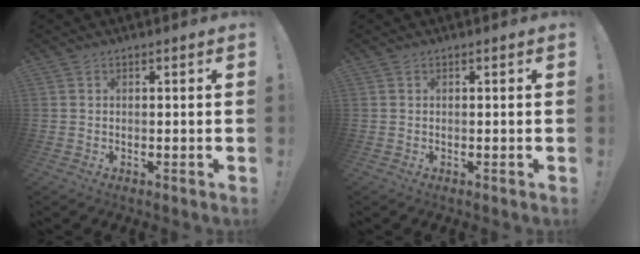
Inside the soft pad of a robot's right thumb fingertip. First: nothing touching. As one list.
[{"total": 0.0}]